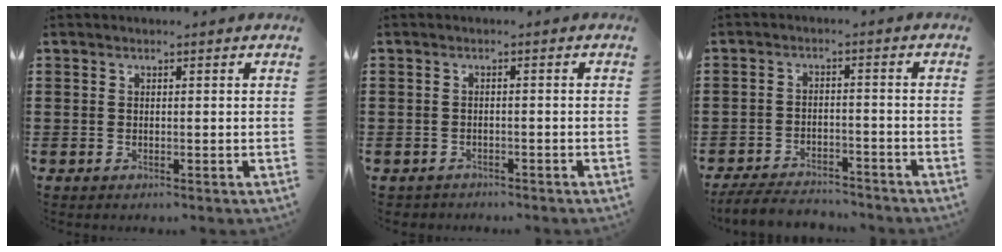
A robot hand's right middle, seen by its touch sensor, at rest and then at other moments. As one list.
[{"total": 1.4, "force": [-1.3, 0.4, -0.1], "torque": [-0.003, 0.002, -0.030]}, {"total": 4.7, "force": [-4.5, 0.8, 0.9], "torque": [-0.028, 0.001, -0.094]}]